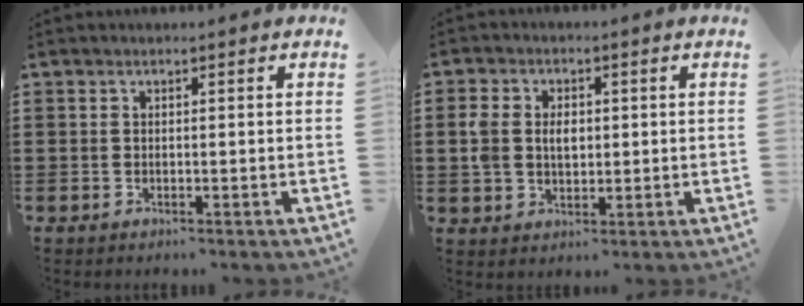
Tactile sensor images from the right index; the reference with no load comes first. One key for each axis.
{"total": 4.1, "fx": 0.3, "fy": 3.0, "fz": 2.8, "tx": -0.069, "ty": 0.010, "tz": 0.001}